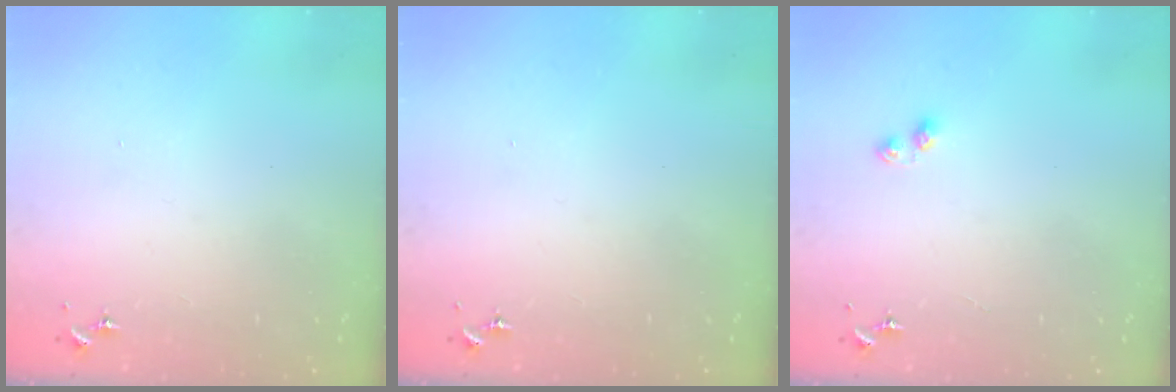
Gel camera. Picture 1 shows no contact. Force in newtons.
{"total": 0.0}
{"total": 3.1, "press": 3.1, "slide": 0.3}